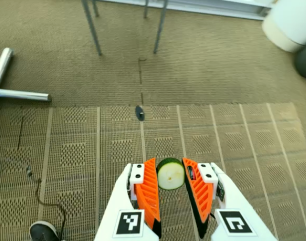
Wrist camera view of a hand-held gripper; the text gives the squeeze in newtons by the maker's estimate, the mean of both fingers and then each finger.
{"total": 6.9, "left": 6.6, "right": 7.2}